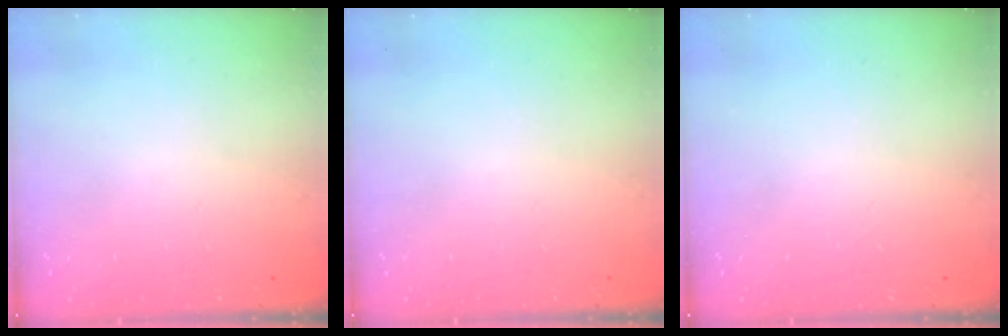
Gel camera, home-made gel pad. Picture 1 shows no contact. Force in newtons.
{"total": 0.0}
{"total": 0.0}